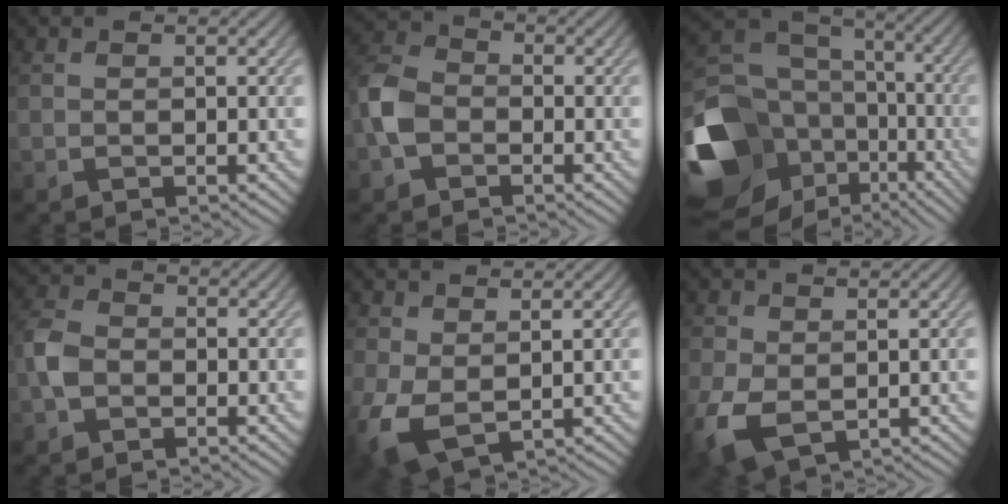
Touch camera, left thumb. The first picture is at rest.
{"total": 5.5, "force": [-2.0, 4.1, 3.0], "torque": [-0.077, 0.005, -0.058]}
{"total": 19.1, "force": [-6.8, 14.5, 10.4], "torque": [-0.274, -0.028, -0.094]}
{"total": 3.7, "force": [-1.4, 2.8, 2.0], "torque": [-0.053, 0.003, -0.041]}
{"total": 5.4, "force": [-0.1, 3.4, 4.2], "torque": [-0.118, -0.015, -0.001]}
{"total": 5.9, "force": [-1.3, 3.9, 4.3], "torque": [-0.118, -0.018, -0.024]}